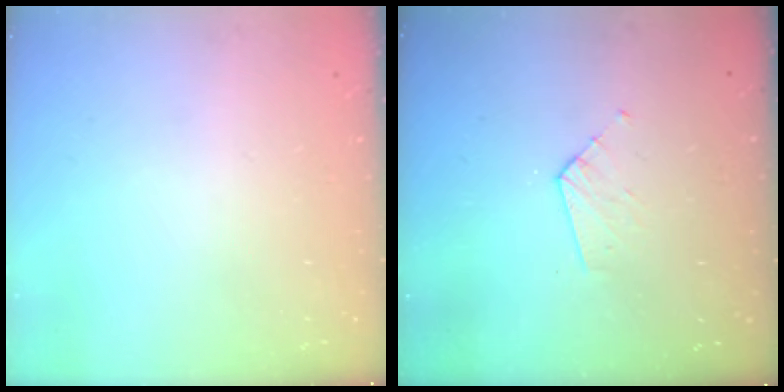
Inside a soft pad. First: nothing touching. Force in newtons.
{"total": 3.9, "press": 3.9, "slide": 0.4}